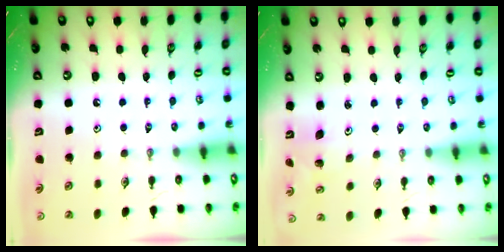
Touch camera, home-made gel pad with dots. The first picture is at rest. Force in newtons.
{"total": 1.9, "press": 1.9, "slide": 0.1}